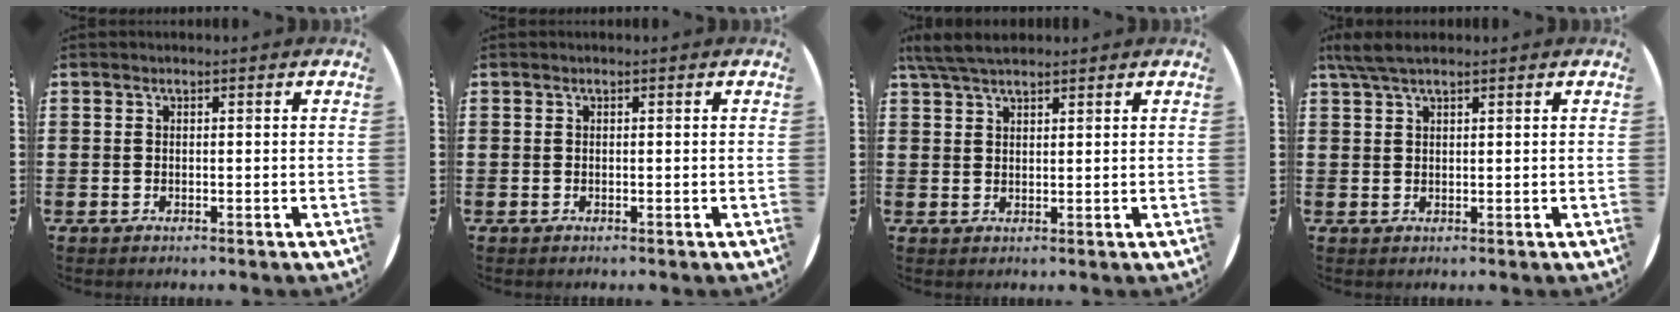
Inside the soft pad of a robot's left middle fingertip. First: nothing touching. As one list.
[{"total": 0.0}, {"total": 4.5, "force": [3.7, 1.0, 2.2], "torque": [-0.052, 0.001, 0.070]}, {"total": 3.0, "force": [2.1, 0.6, 2.0], "torque": [-0.042, 0.004, 0.039]}]